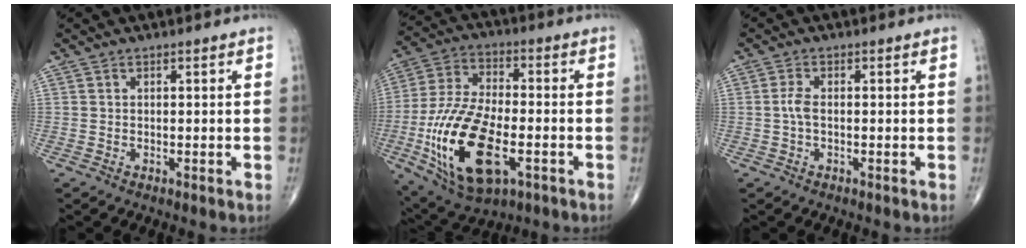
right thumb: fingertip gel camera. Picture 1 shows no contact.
{"total": 21.2, "force": [-6.2, 10.2, 17.5], "torque": [-0.349, 0.011, -0.100]}
{"total": 2.2, "force": [-0.2, 0.9, 2.0], "torque": [-0.047, 0.000, -0.007]}